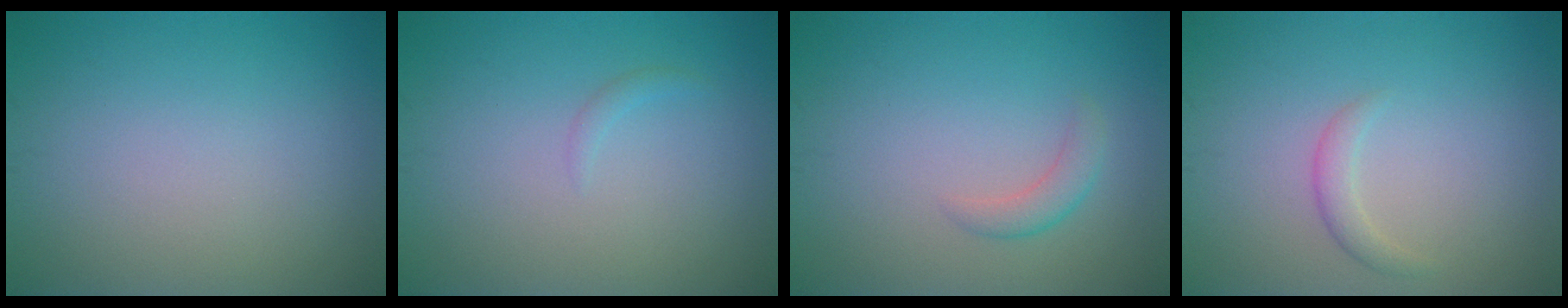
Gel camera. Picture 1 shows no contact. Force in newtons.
{"total": 0.6, "press": 0.6, "slide": 0.1}
{"total": 1.5, "press": 1.5, "slide": 0.1}
{"total": 1.3, "press": 1.3, "slide": 0.1}